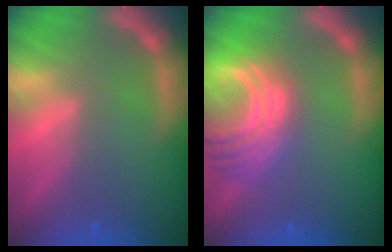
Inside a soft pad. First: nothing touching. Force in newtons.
{"total": 9.5}